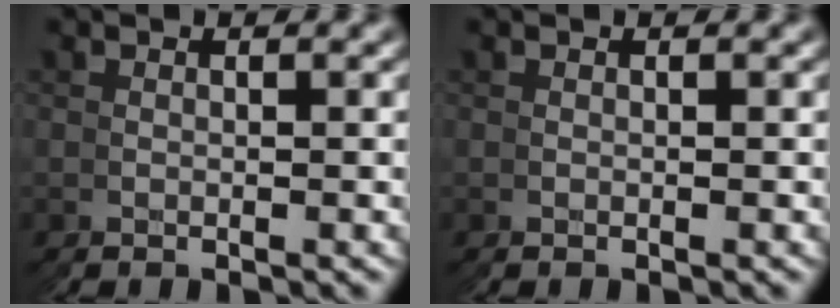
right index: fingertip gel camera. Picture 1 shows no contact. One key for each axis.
{"total": 0.0}